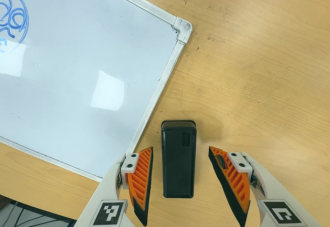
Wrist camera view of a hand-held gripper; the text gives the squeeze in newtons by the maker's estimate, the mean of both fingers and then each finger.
{"total": 0.0}